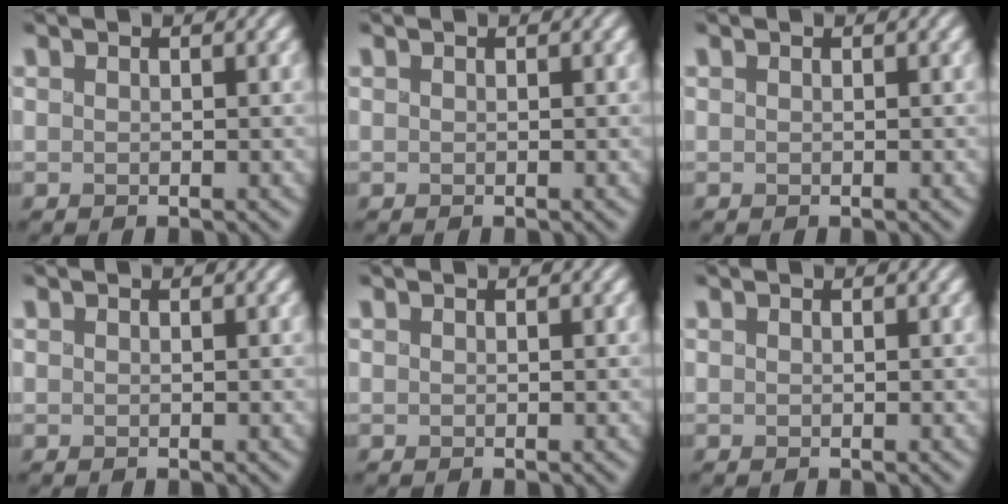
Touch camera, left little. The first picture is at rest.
{"total": 0.0}
{"total": 0.0}
{"total": 0.0}
{"total": 0.0}
{"total": 0.0}